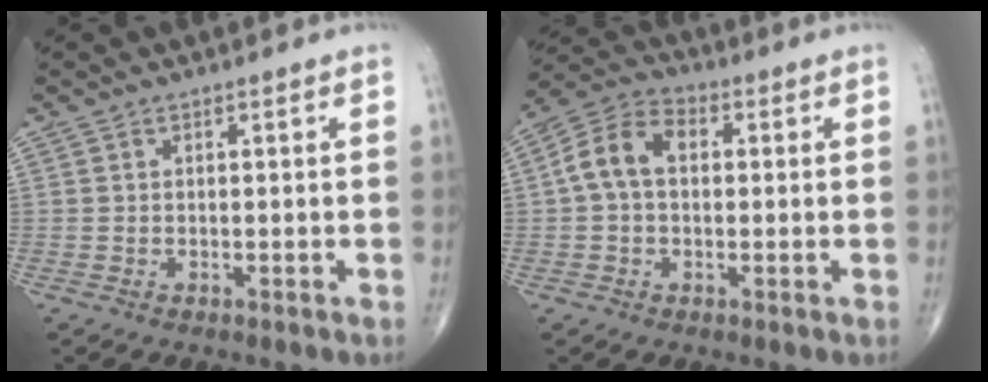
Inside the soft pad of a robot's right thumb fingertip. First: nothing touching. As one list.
[{"total": 9.0, "force": [0.9, 6.1, 6.6], "torque": [-0.124, 0.032, 0.009]}]